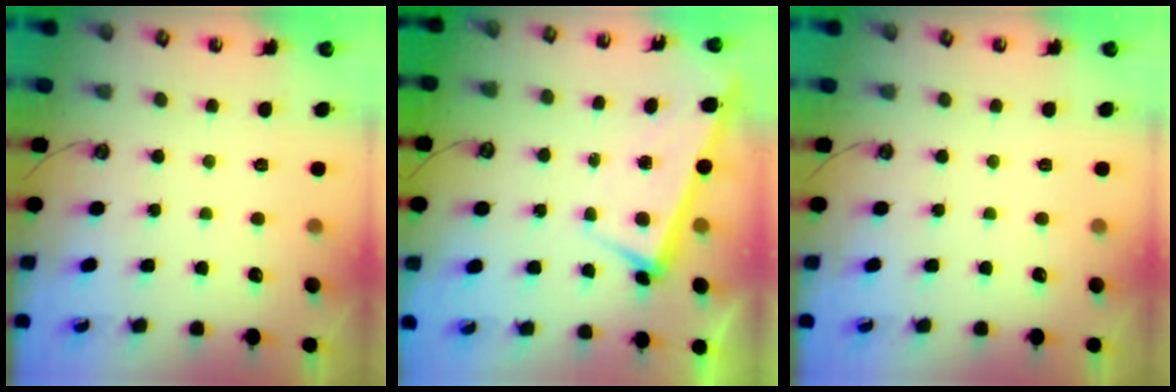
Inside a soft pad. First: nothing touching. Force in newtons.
{"total": 3.4, "press": 3.2, "slide": 1.0}
{"total": 0.0}